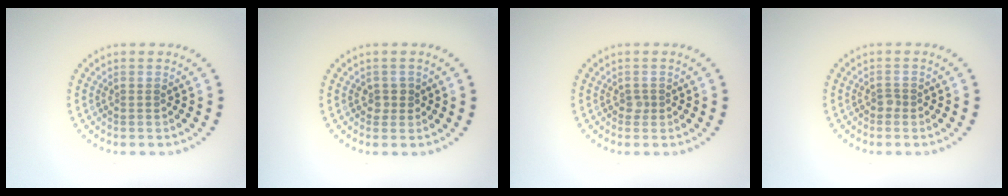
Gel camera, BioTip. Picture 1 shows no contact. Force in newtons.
{"total": 0.9, "press": 0.8, "slide": 0.4}
{"total": 0.6, "press": 0.5, "slide": 0.4}
{"total": 0.8, "press": 0.5, "slide": 0.6}